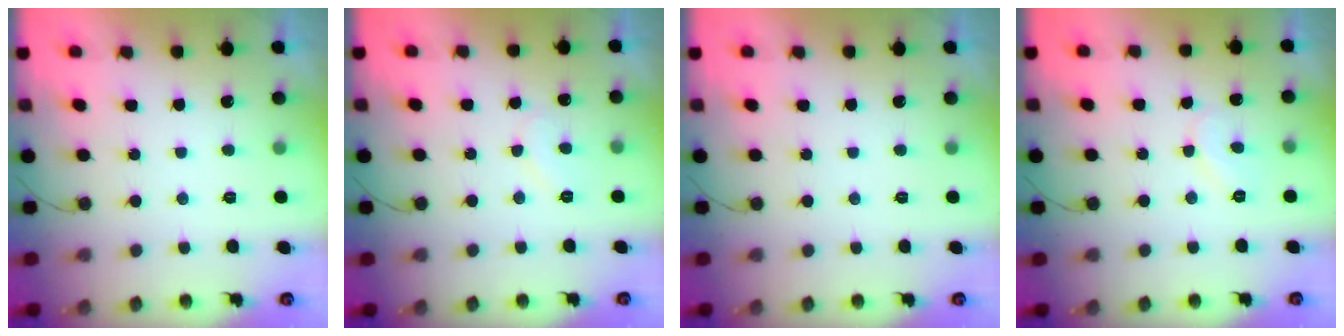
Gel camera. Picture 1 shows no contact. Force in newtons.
{"total": 6.5, "press": 6.5, "slide": 0.4}
{"total": 0.0}
{"total": 5.7, "press": 5.6, "slide": 0.6}